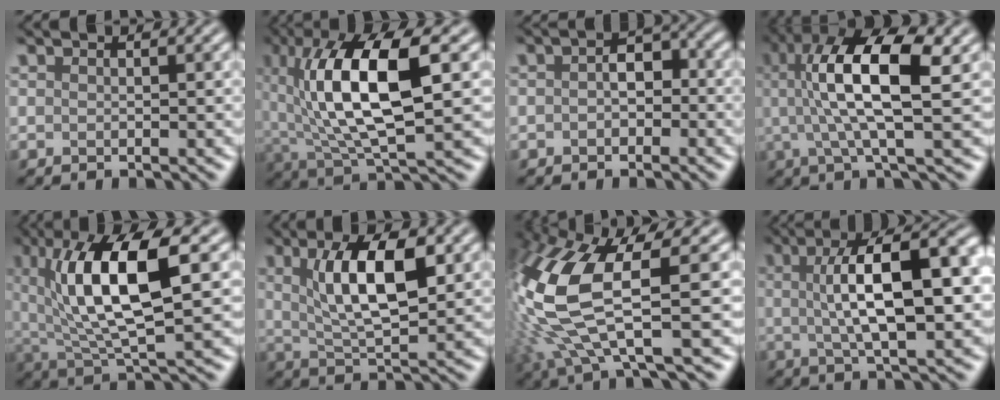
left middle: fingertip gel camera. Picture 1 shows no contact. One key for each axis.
{"total": 8.2, "fx": 0.4, "fy": 2.3, "fz": 7.9, "tx": -0.181, "ty": -0.025, "tz": 0.053}
{"total": 1.6, "fx": -1.6, "fy": -0.3, "fz": -0.1, "tx": -0.023, "ty": -0.018, "tz": 0.008}
{"total": 7.5, "fx": 0.3, "fy": 1.0, "fz": 7.5, "tx": -0.159, "ty": -0.016, "tz": 0.048}
{"total": 7.3, "fx": 0.9, "fy": 1.6, "fz": 7.1, "tx": -0.161, "ty": -0.023, "tz": 0.060}
{"total": 5.2, "fx": 0.6, "fy": 0.8, "fz": 5.1, "tx": -0.107, "ty": -0.023, "tz": 0.052}
{"total": 8.4, "fx": -1.3, "fy": 1.8, "fz": 8.1, "tx": -0.229, "ty": -0.046, "tz": 0.023}
{"total": 9.2, "fx": 0.5, "fy": 1.9, "fz": 9.0, "tx": -0.153, "ty": -0.011, "tz": 0.042}